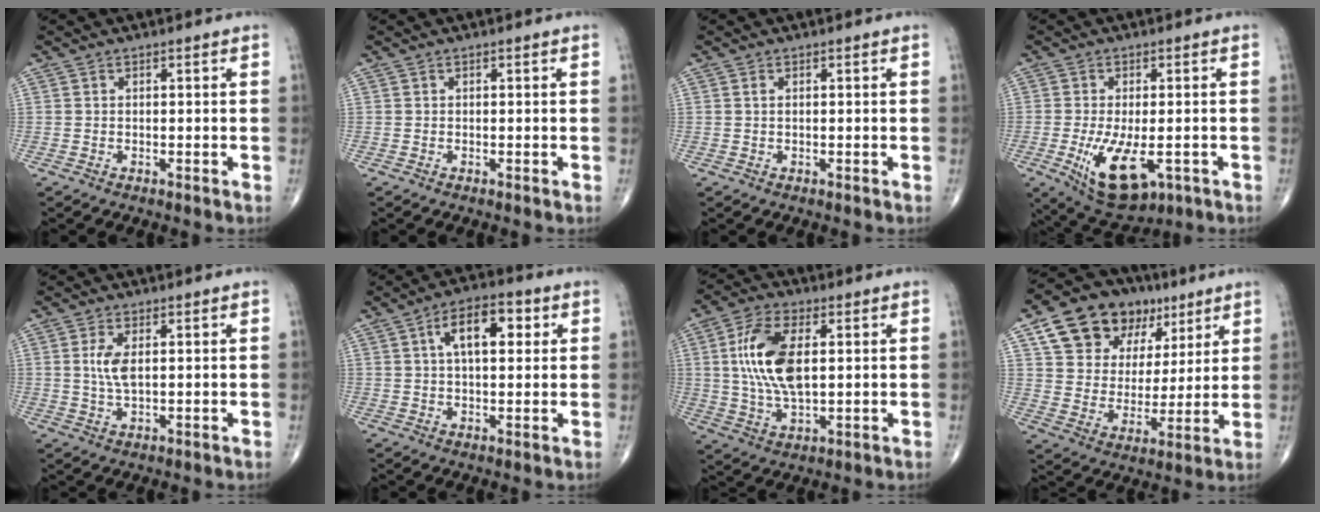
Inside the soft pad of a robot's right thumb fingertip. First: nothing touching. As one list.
[{"total": 0.0}, {"total": 0.6, "force": [0.2, 0.2, 0.5], "torque": [-0.013, 0.003, 0.005]}, {"total": 11.7, "force": [-3.6, 5.4, 9.7], "torque": [-0.164, -0.015, -0.043]}, {"total": 4.6, "force": [0.8, 1.9, 4.0], "torque": [-0.088, -0.004, 0.020]}, {"total": 9.4, "force": [2.7, 4.5, 7.8], "torque": [-0.111, 0.013, 0.036]}, {"total": 13.3, "force": [2.1, 6.4, 11.4], "torque": [-0.229, -0.003, 0.043]}, {"total": 18.5, "force": [9.7, 12.8, 9.1], "torque": [-0.110, -0.012, 0.165]}]